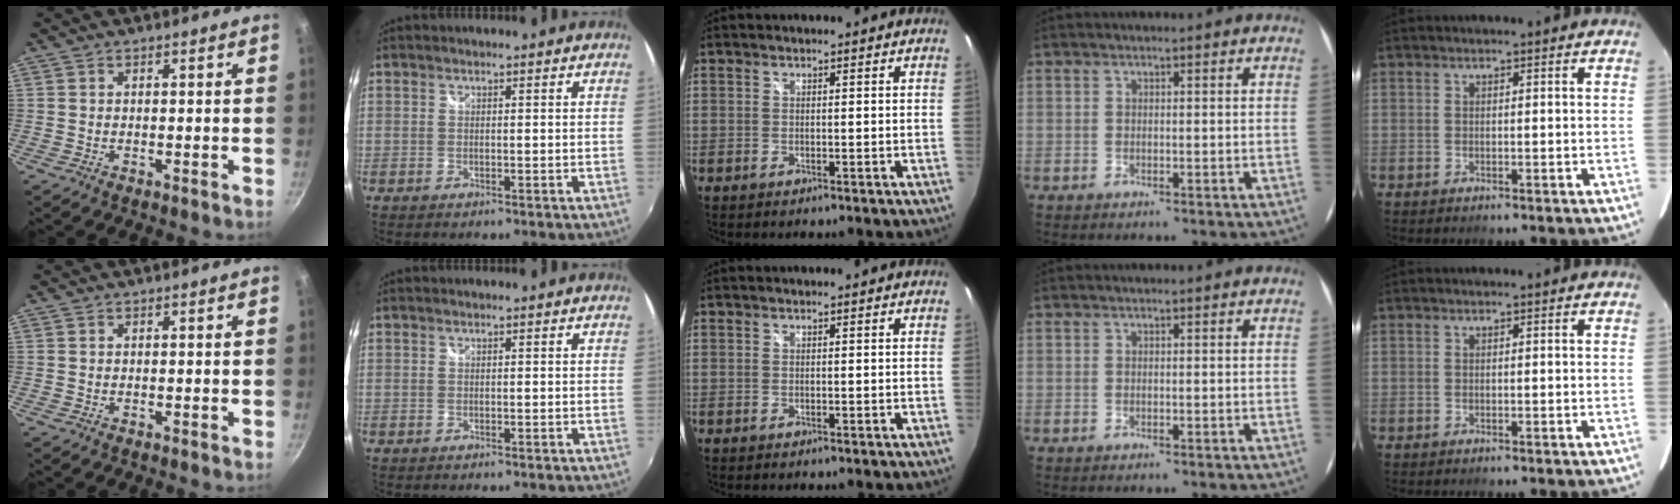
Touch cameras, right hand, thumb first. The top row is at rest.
{}